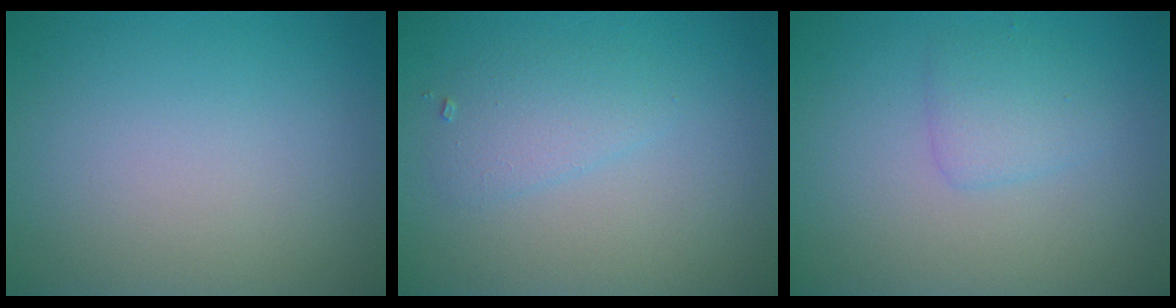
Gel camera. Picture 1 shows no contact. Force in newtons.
{"total": 2.0, "press": 2.0, "slide": 0.1}
{"total": 1.9, "press": 1.9, "slide": 0.1}